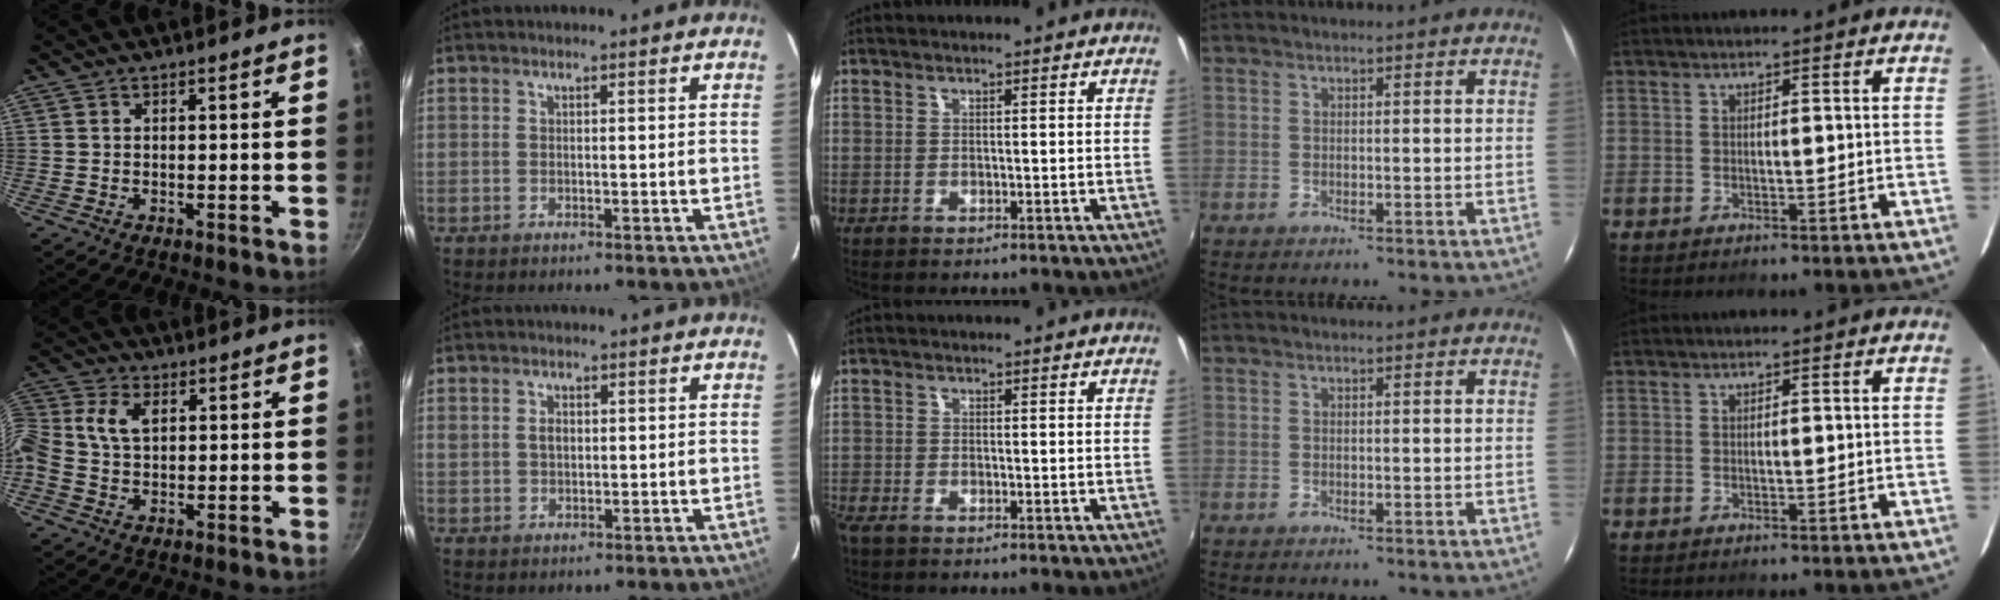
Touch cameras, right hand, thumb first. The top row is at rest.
{"thumb": {"total": 10.0, "force": [1.9, 7.2, 6.8], "torque": [-0.143, 0.028, 0.022]}, "index": {"total": 2.4, "force": [0.4, 1.8, 1.5], "torque": [-0.025, 0.005, 0.009]}, "middle": {"total": 2.6, "force": [-2.1, 0.9, 1.2], "torque": [-0.031, -0.011, -0.043]}}